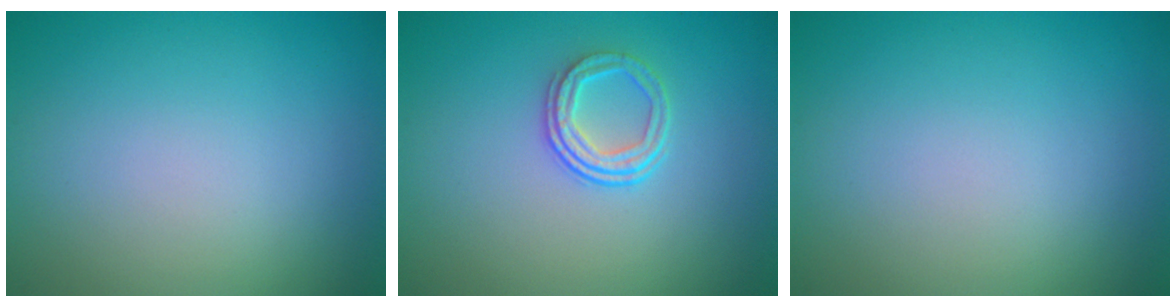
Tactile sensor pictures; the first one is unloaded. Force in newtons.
{"total": 2.4, "press": 1.7, "slide": 1.7}
{"total": 0.0}